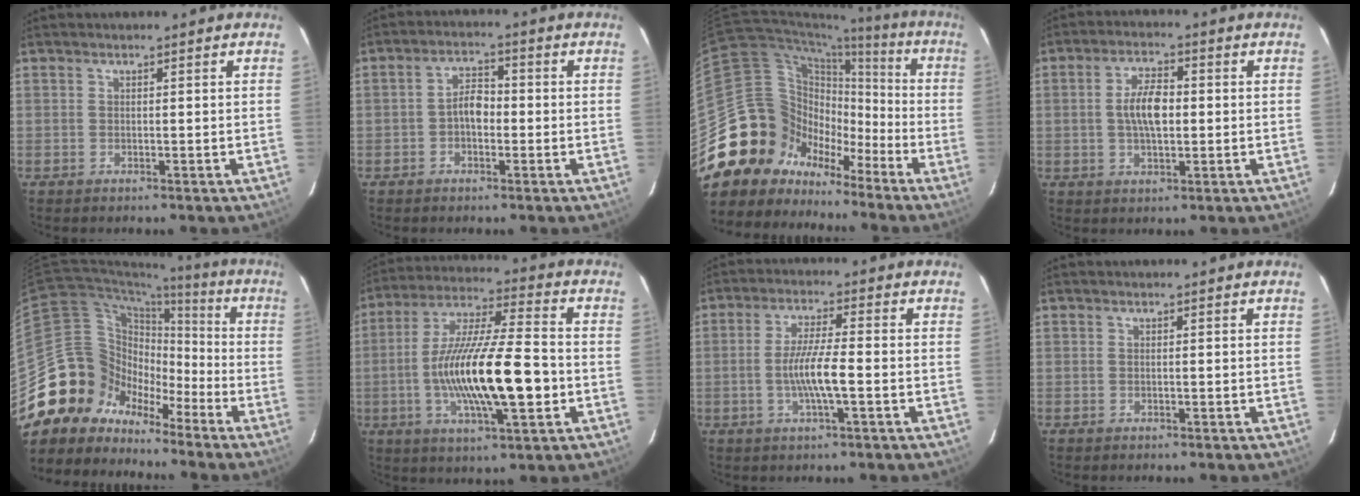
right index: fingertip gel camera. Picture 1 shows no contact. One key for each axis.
{"total": 3.9, "fx": -1.0, "fy": 2.3, "fz": 3.0, "tx": -0.052, "ty": 0.013, "tz": -0.016}
{"total": 20.7, "fx": -11.1, "fy": 16.3, "fz": 6.2, "tx": -0.135, "ty": 0.072, "tz": -0.182}
{"total": 6.7, "fx": 0.1, "fy": 3.0, "fz": 6.0, "tx": -0.112, "ty": 0.009, "tz": 0.004}
{"total": 15.9, "fx": -10.5, "fy": 11.6, "fz": 2.8, "tx": -0.066, "ty": 0.058, "tz": -0.190}
{"total": 19.4, "fx": -3.7, "fy": 4.1, "fz": 18.6, "tx": -0.344, "ty": -0.004, "tz": -0.065}
{"total": 6.9, "fx": -1.7, "fy": 0.3, "fz": 6.7, "tx": -0.126, "ty": -0.003, "tz": -0.033}
{"total": 0.0}